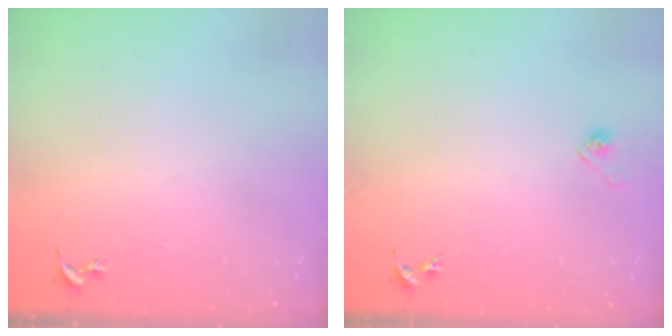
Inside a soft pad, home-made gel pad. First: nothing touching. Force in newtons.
{"total": 2.9, "press": 2.8, "slide": 0.8}